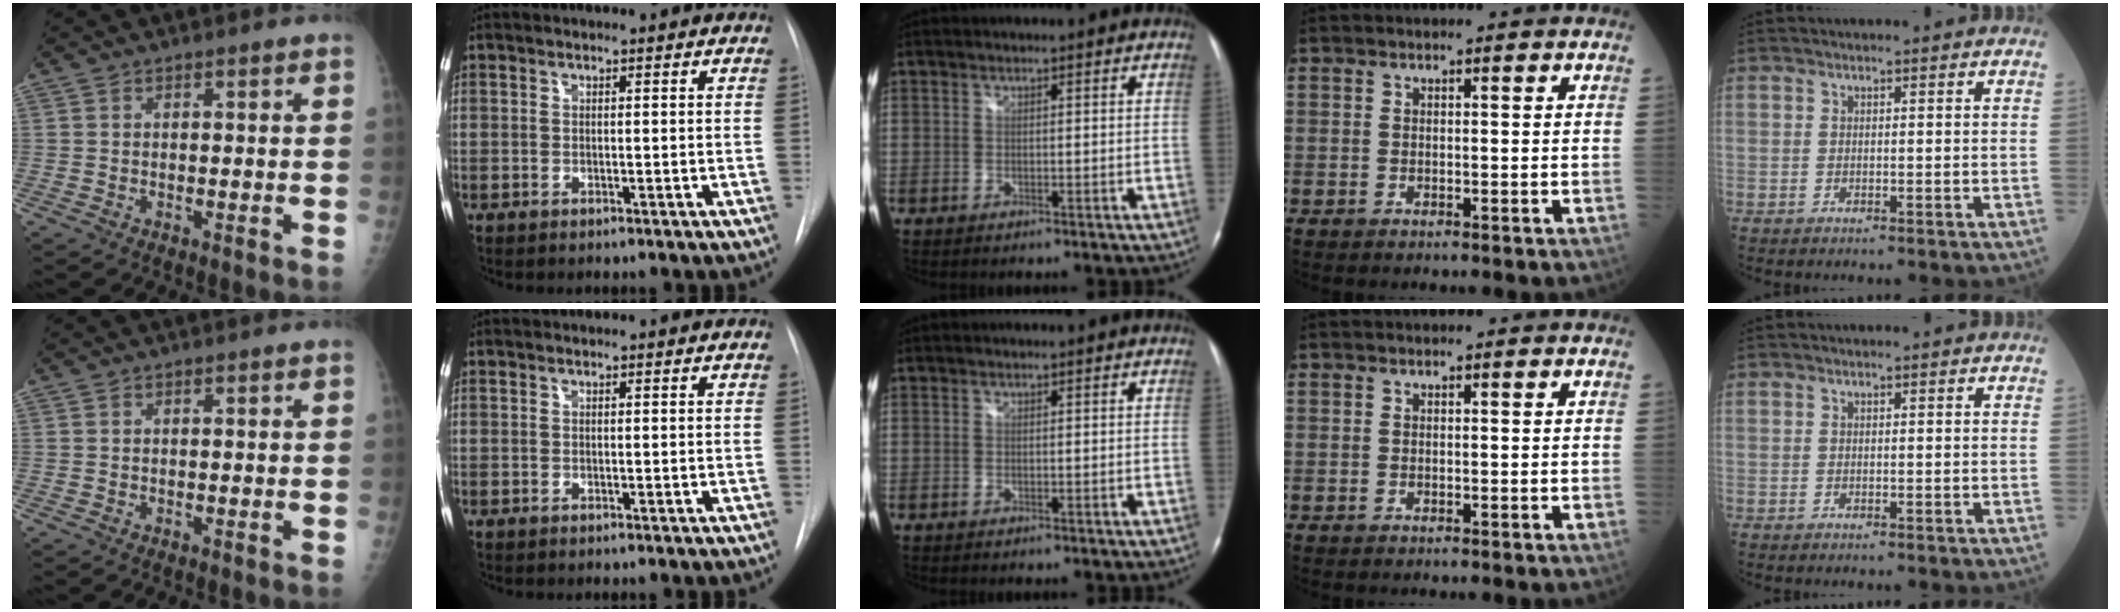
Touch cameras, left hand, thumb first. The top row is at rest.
{}